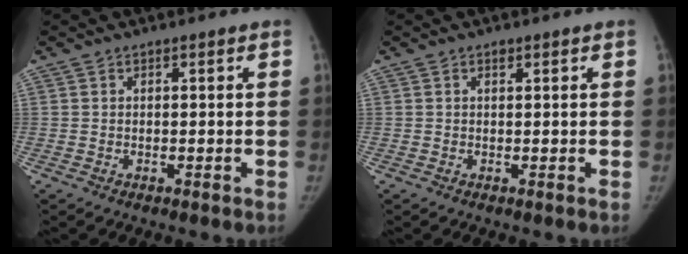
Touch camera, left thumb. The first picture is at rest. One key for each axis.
{"total": 0.9, "fx": 0.6, "fy": 0.4, "fz": 0.5, "tx": -0.006, "ty": -0.003, "tz": 0.009}